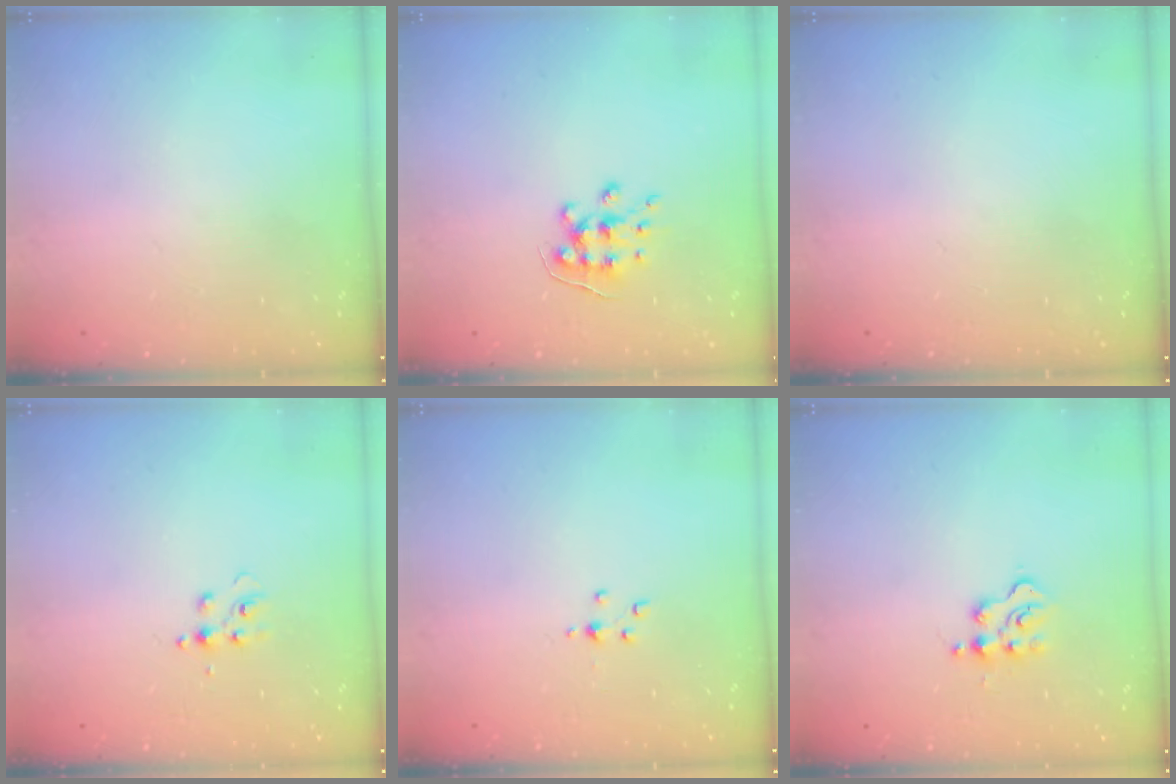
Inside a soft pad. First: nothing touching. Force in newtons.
{"total": 6.6, "press": 6.6, "slide": 0.6}
{"total": 0.0}
{"total": 5.7, "press": 5.7, "slide": 0.6}
{"total": 3.0, "press": 3.0, "slide": 0.5}
{"total": 3.6, "press": 3.6, "slide": 0.5}